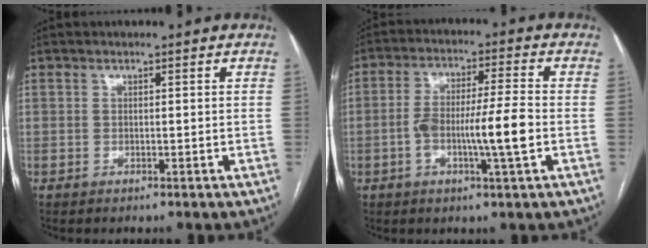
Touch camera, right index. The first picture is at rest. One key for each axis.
{"total": 9.4, "fx": -2.2, "fy": 0.3, "fz": 9.2, "tx": -0.167, "ty": 0.006, "tz": -0.042}